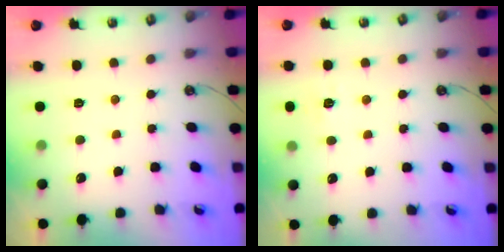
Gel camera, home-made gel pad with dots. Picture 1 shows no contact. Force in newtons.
{"total": 5.6, "press": 5.6, "slide": 0.5}